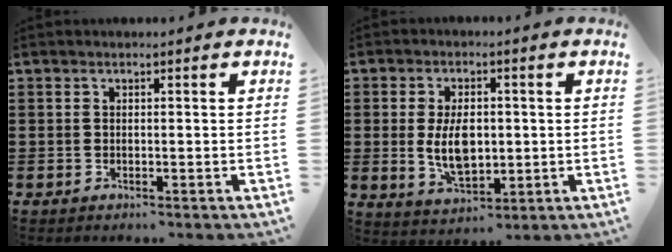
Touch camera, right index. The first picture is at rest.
{"total": 7.3, "force": [0.1, 4.0, 6.1], "torque": [-0.112, -0.002, -0.002]}